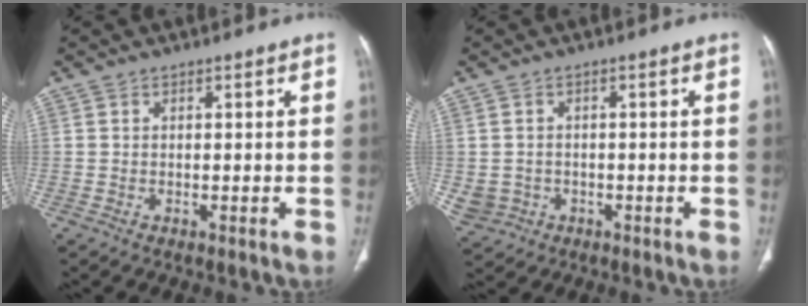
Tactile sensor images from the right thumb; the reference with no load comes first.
{"total": 4.7, "force": [-1.1, 4.3, 1.5], "torque": [-0.032, 0.010, -0.008]}